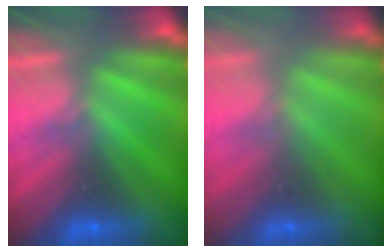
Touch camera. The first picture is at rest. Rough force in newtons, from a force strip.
{"total": 2.9}